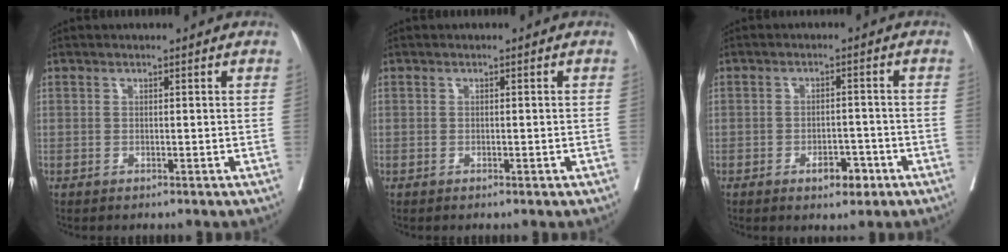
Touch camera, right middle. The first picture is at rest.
{"total": 0.8, "force": [-0.5, 0.3, 0.5], "torque": [-0.016, 0.000, -0.007]}
{"total": 3.9, "force": [-2.2, 1.8, 2.8], "torque": [-0.033, 0.005, -0.028]}